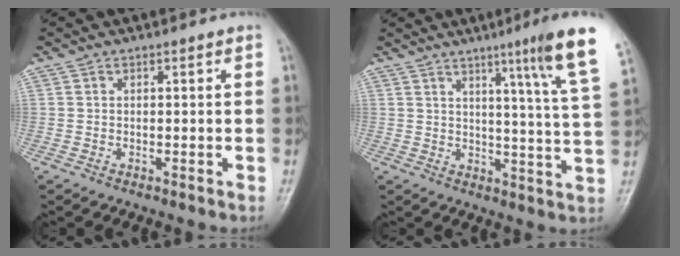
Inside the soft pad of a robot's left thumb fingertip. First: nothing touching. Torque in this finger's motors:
{"motor_torque": [1.27, 1.18, 1.57, -1.20, 0.10]}